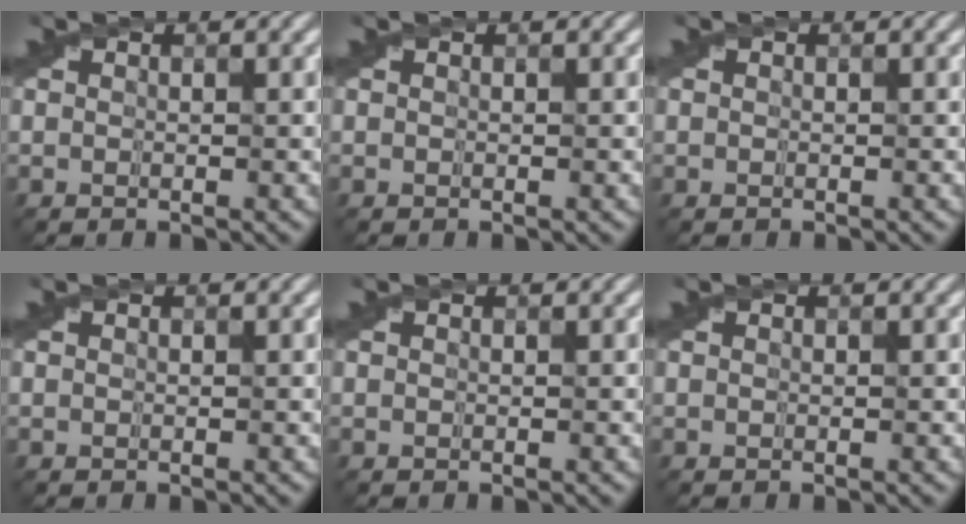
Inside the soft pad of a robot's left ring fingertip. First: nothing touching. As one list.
[{"total": 0.0}, {"total": 1.0, "force": [0.1, 1.0, 0.2], "torque": [-0.003, -0.004, -0.002]}, {"total": 0.0}, {"total": 0.0}, {"total": 0.0}]